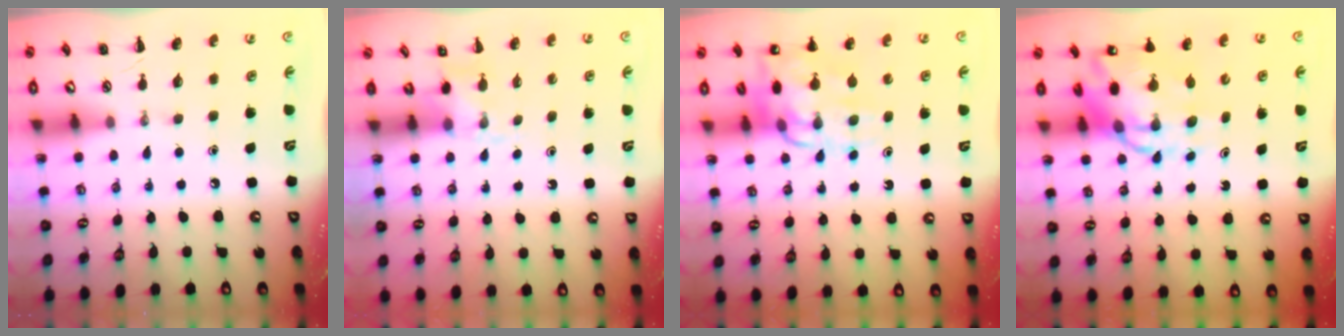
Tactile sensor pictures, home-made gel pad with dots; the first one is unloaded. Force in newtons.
{"total": 3.1, "press": 2.9, "slide": 1.1}
{"total": 13.3, "press": 13.0, "slide": 2.8}
{"total": 10.6, "press": 10.2, "slide": 2.6}